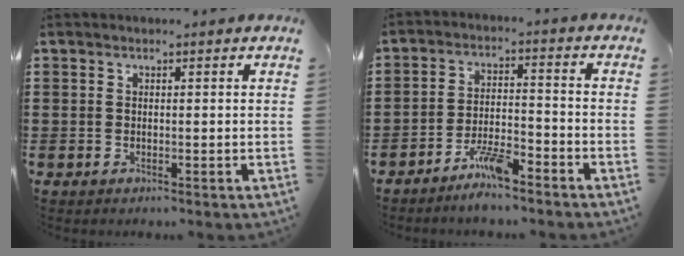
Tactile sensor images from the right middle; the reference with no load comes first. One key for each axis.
{"total": 5.7, "fx": -4.6, "fy": 0.8, "fz": 3.3, "tx": -0.075, "ty": -0.004, "tz": -0.090}